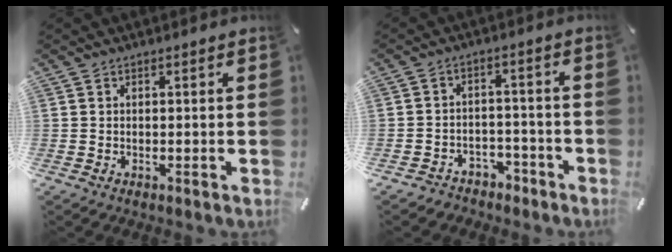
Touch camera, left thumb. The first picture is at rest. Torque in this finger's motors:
{"motor_torque": [-0.14, 0.16, -0.29, 0.41, 0.00]}